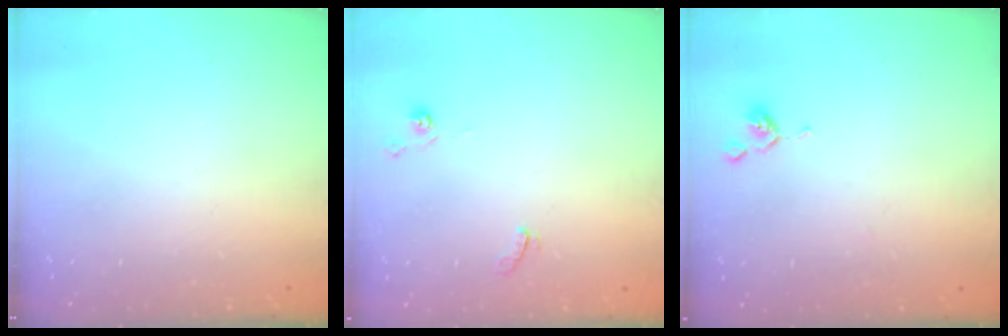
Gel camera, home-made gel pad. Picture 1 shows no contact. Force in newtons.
{"total": 2.6, "press": 2.6, "slide": 0.5}
{"total": 1.0, "press": 0.9, "slide": 0.3}